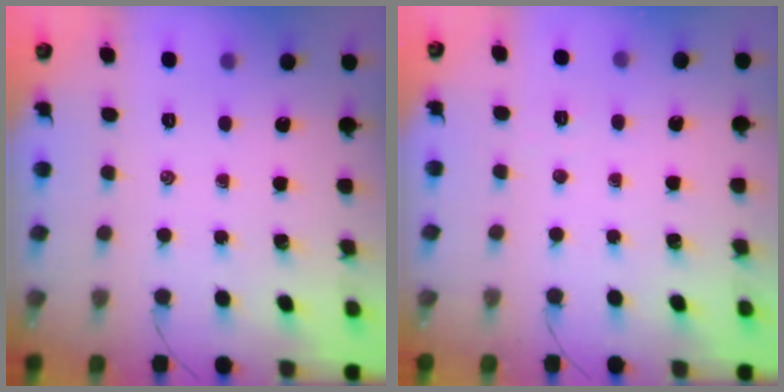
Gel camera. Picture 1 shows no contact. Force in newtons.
{"total": 1.9, "press": 1.8, "slide": 0.6}